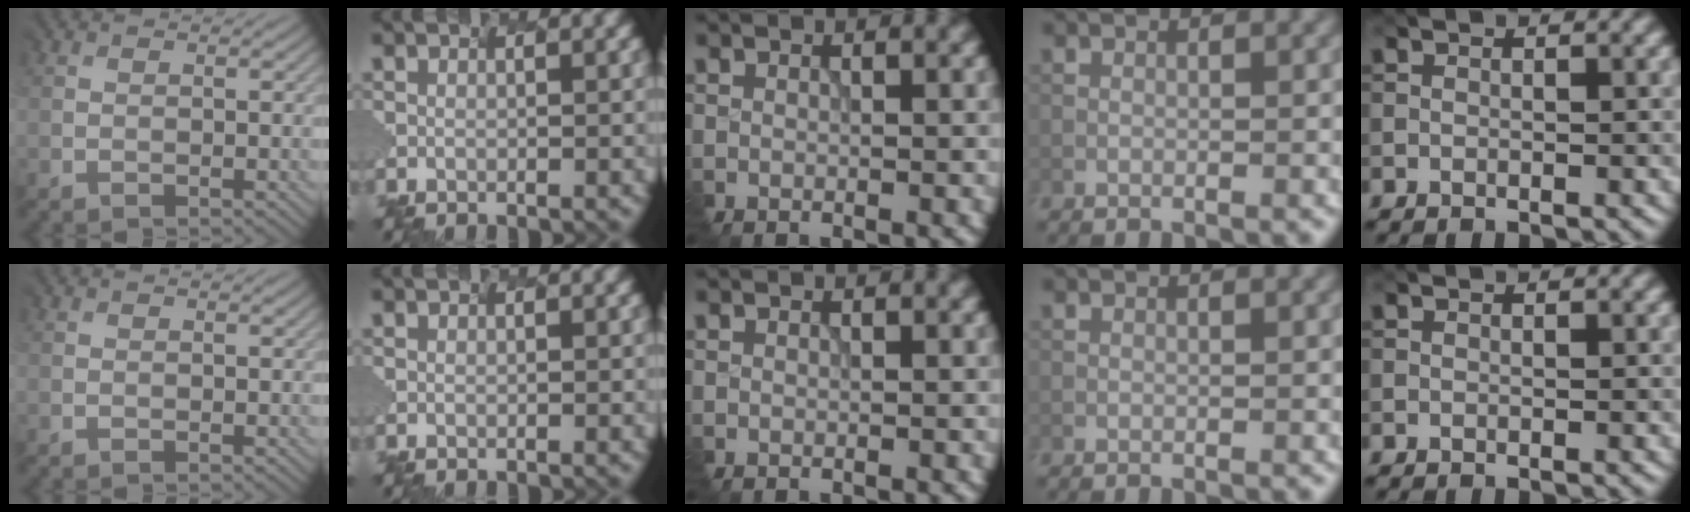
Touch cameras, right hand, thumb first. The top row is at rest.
{}